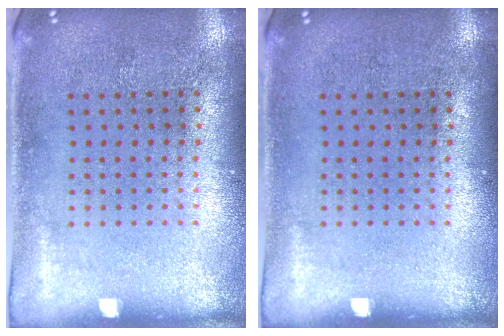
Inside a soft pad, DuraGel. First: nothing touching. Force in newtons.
{"total": 0.0}